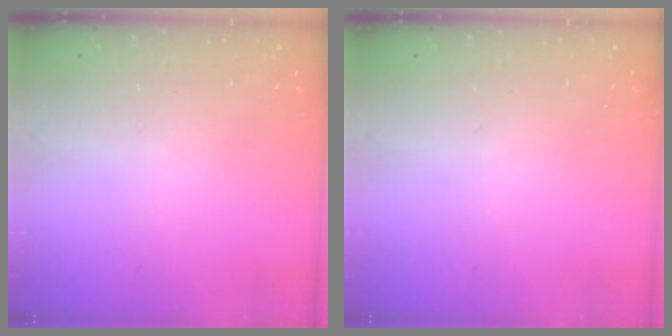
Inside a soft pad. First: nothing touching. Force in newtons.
{"total": 0.0}